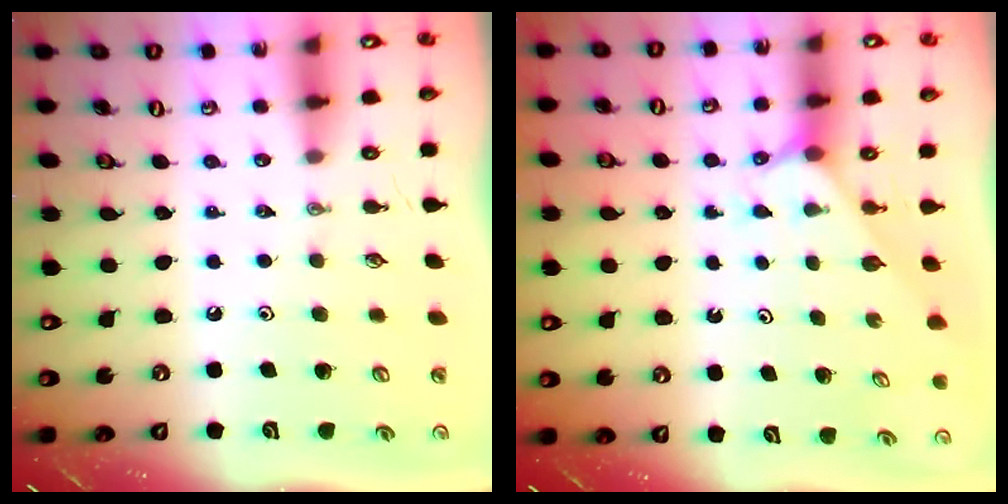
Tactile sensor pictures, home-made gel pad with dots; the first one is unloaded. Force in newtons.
{"total": 2.9, "press": 2.9, "slide": 0.4}